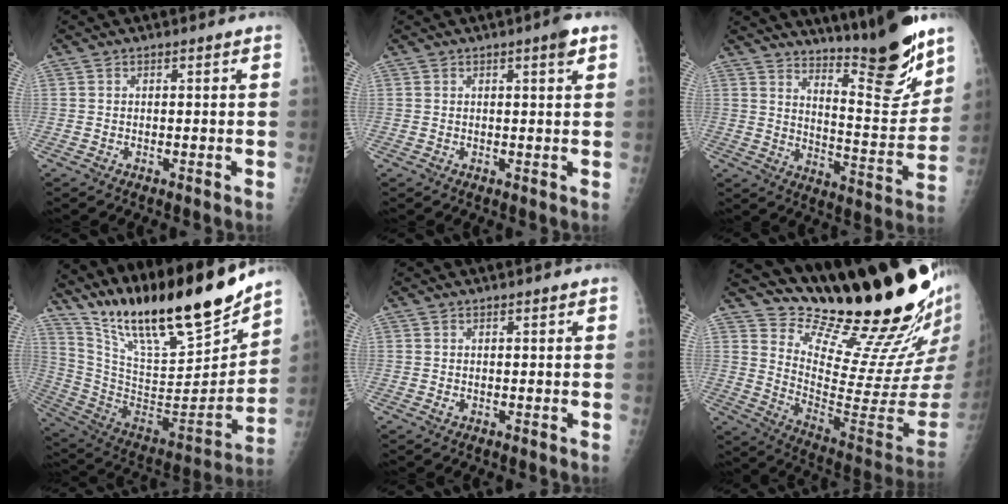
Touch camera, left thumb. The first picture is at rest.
{"total": 2.5, "force": [1.4, 0.2, 2.1], "torque": [-0.030, -0.006, 0.019]}
{"total": 17.3, "force": [14.3, 2.4, 9.5], "torque": [-0.110, -0.125, 0.221]}
{"total": 27.5, "force": [21.9, 5.8, 15.5], "torque": [-0.227, -0.108, 0.375]}
{"total": 0.9, "force": [0.5, 0.4, 0.7], "torque": [-0.008, -0.002, 0.010]}
{"total": 27.0, "force": [22.6, 4.7, 13.9], "torque": [-0.179, -0.175, 0.335]}